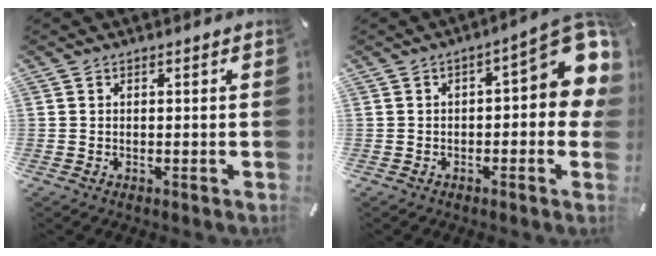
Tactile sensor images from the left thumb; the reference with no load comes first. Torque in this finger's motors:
{"motor_torque": [0.30, 0.21, 0.67, 0.39, 0.08]}